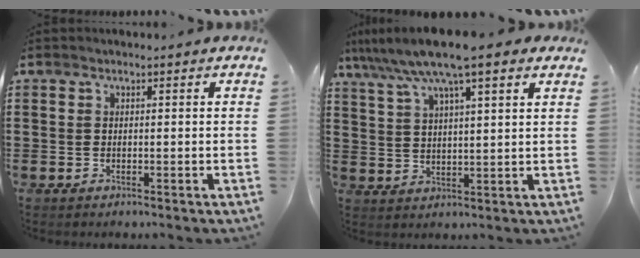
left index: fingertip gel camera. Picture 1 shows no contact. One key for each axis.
{"total": 9.2, "fx": 6.8, "fy": 1.0, "fz": 6.0, "tx": -0.135, "ty": -0.015, "tz": 0.120}